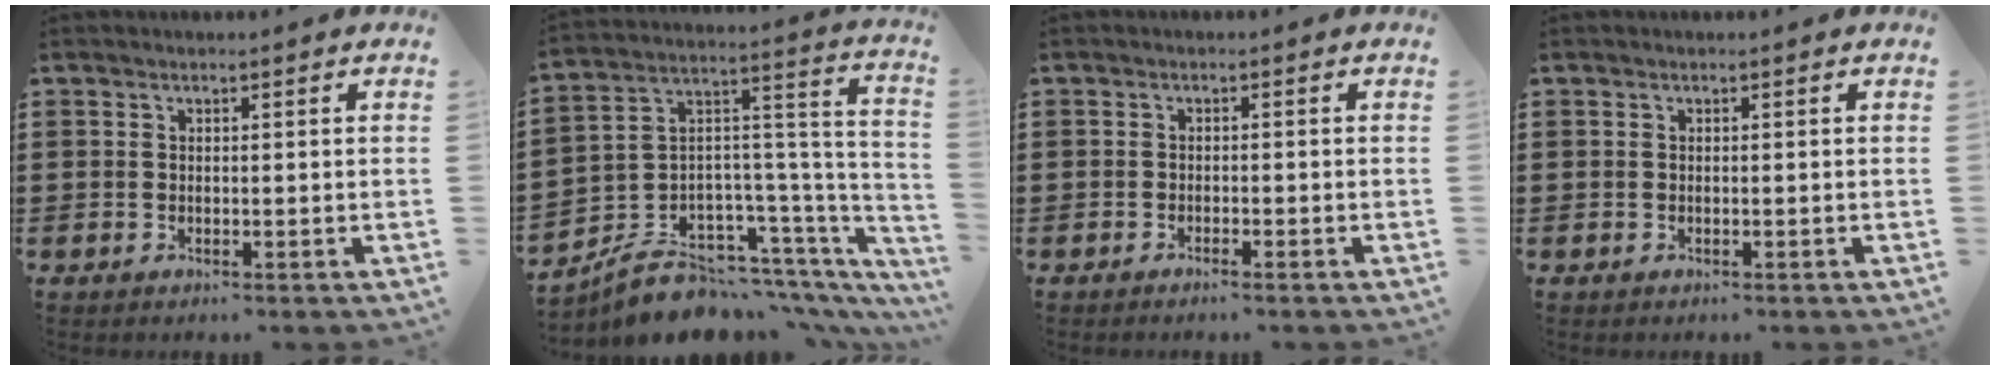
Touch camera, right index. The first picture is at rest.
{"total": 6.7, "force": [-4.9, 4.2, 1.8], "torque": [-0.044, -0.008, -0.087]}
{"total": 0.9, "force": [-0.8, -0.1, 0.4], "torque": [-0.008, -0.002, -0.016]}
{"total": 0.0}